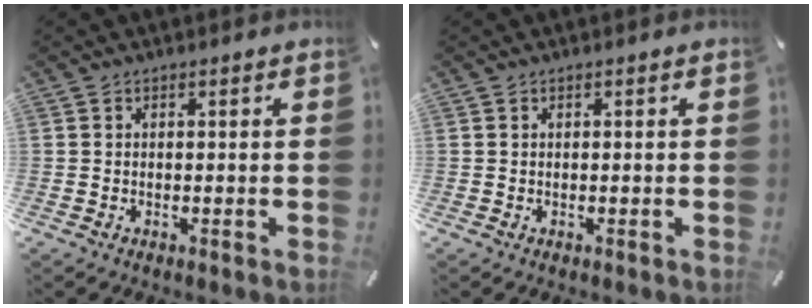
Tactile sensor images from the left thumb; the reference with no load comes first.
{"total": 0.0}